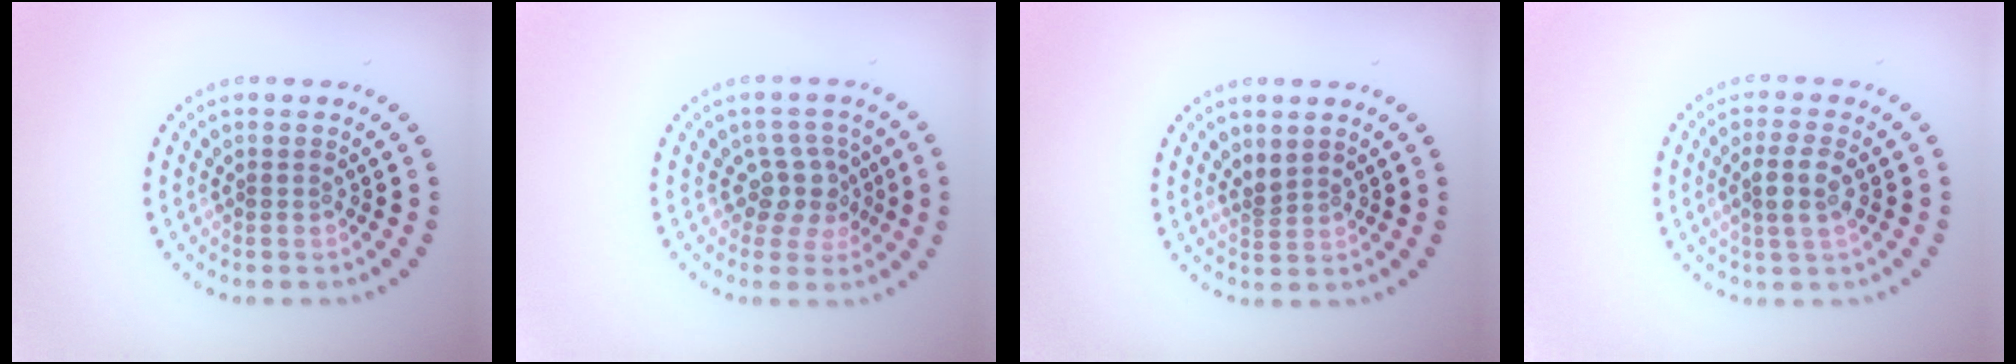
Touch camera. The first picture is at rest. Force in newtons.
{"total": 3.0, "press": 2.3, "slide": 1.8}
{"total": 1.1, "press": 0.6, "slide": 0.9}
{"total": 2.5, "press": 2.2, "slide": 1.2}